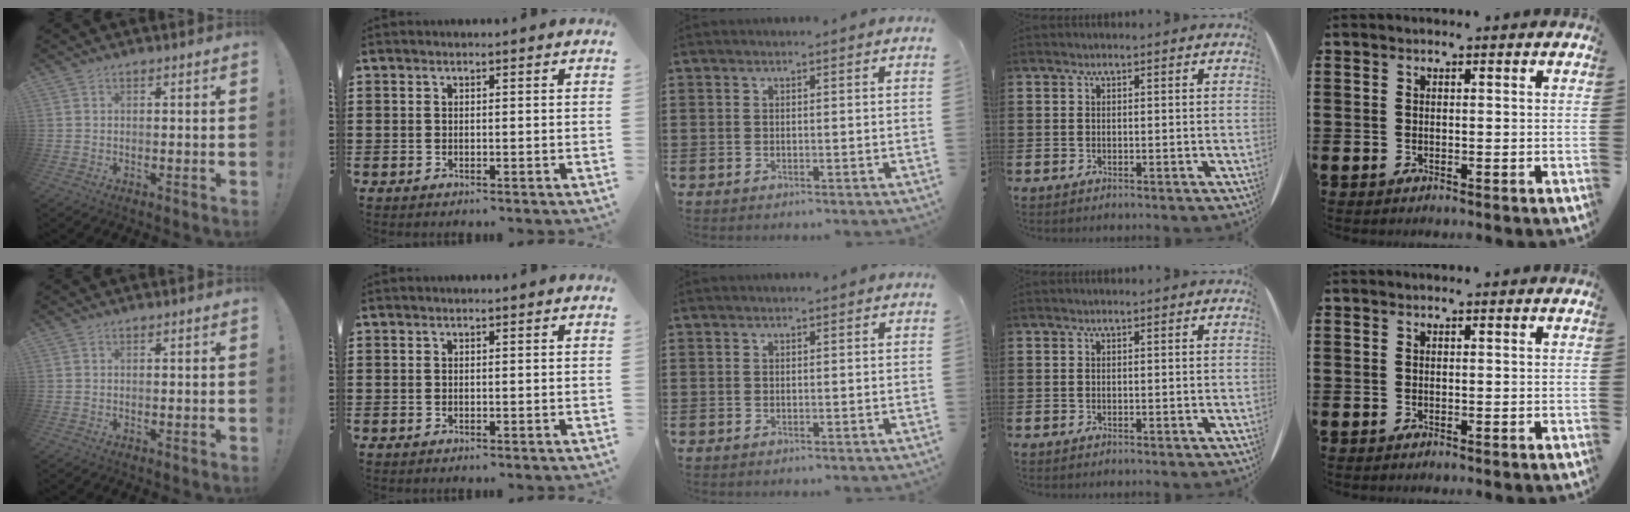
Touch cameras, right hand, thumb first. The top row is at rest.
{}